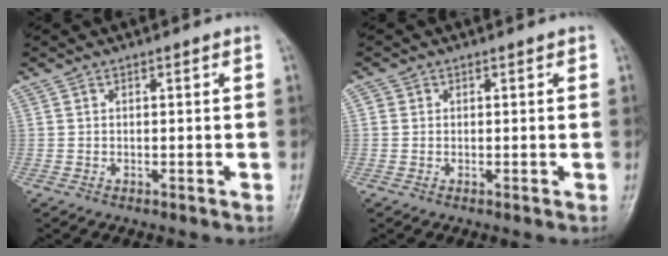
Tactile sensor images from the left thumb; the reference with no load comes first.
{"total": 1.2, "force": [0.3, 1.1, 0.3], "torque": [0.009, 0.002, 0.000]}